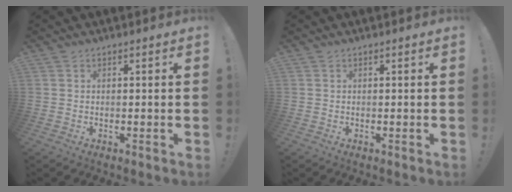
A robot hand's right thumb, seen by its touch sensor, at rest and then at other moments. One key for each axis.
{"total": 0.0}